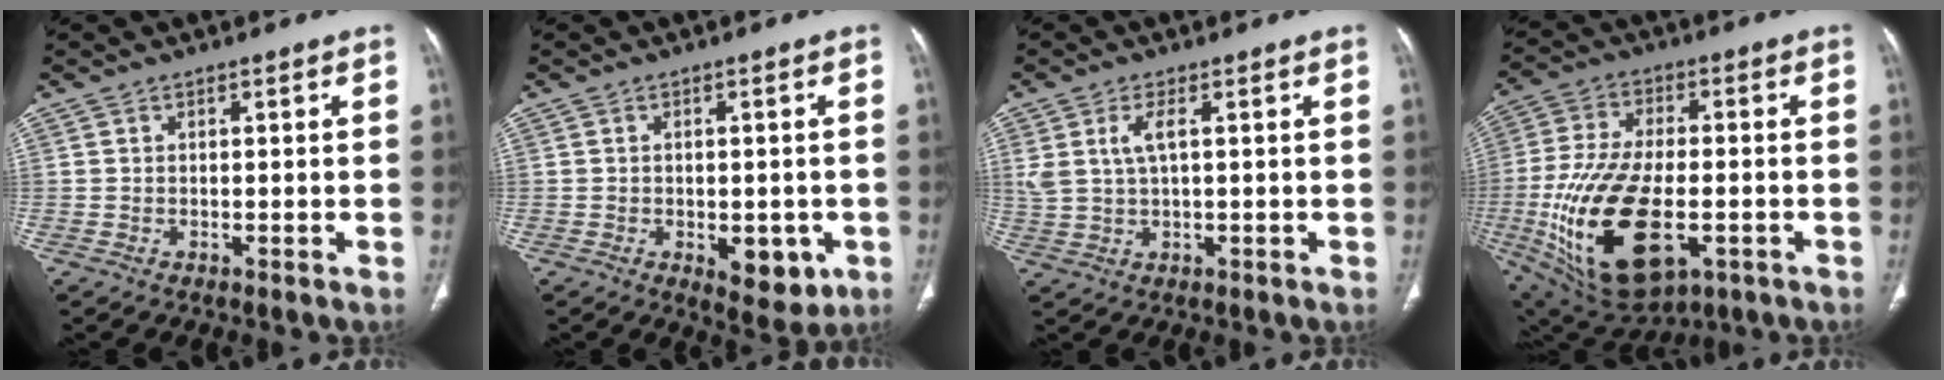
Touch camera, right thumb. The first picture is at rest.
{"total": 7.6, "force": [-2.2, 4.0, 6.0], "torque": [-0.058, -0.002, -0.016]}
{"total": 4.6, "force": [1.4, 1.7, 4.0], "torque": [-0.097, 0.004, 0.036]}
{"total": 23.6, "force": [-5.9, 12.1, 19.4], "torque": [-0.390, -0.005, -0.080]}